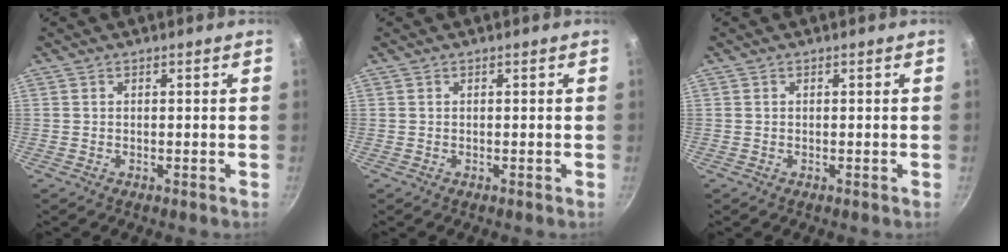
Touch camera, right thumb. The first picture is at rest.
{"total": 0.0}
{"total": 0.0}